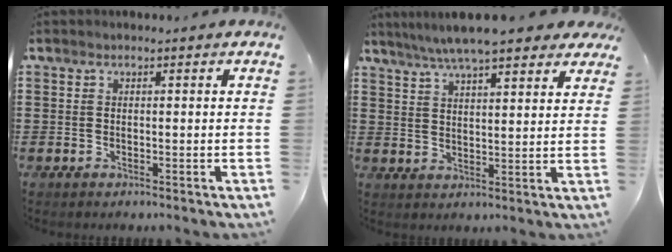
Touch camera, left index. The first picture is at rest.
{"total": 7.1, "force": [6.2, 0.6, 3.5], "torque": [-0.089, -0.013, 0.110]}